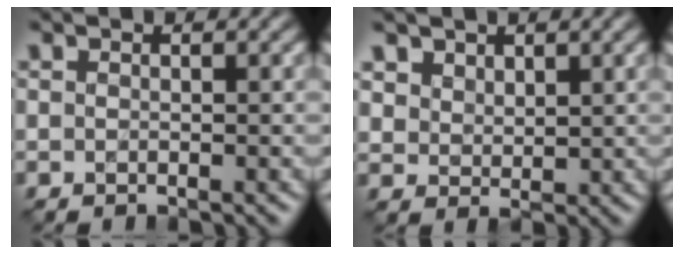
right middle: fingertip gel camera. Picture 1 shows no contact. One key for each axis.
{"total": 2.6, "fx": 1.8, "fy": 1.9, "fz": 0.5, "tx": -0.029, "ty": 0.000, "tz": 0.049}